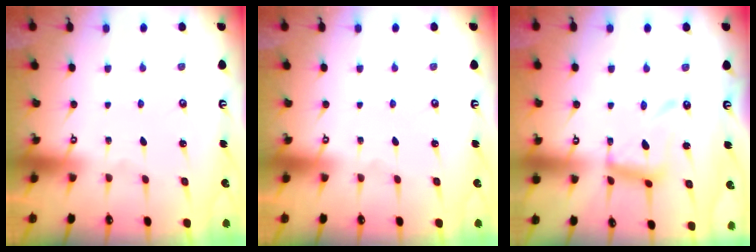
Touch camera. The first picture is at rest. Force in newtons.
{"total": 0.0}
{"total": 12.5, "press": 12.4, "slide": 0.9}